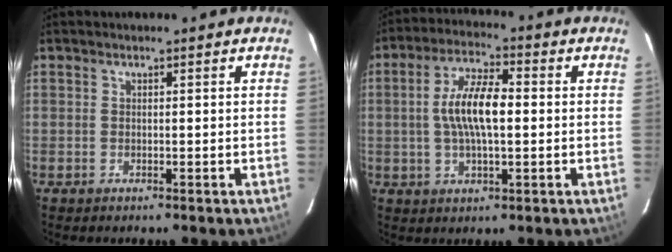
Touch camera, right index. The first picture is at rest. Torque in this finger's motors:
{"motor_torque": [0.92, 0.42, 0.45, 0.17]}